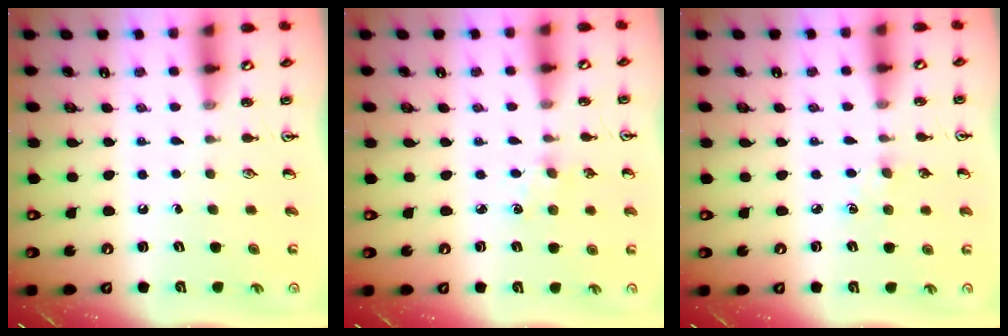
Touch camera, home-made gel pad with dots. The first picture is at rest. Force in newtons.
{"total": 2.2, "press": 2.2, "slide": 0.4}
{"total": 3.5, "press": 3.5, "slide": 0.5}